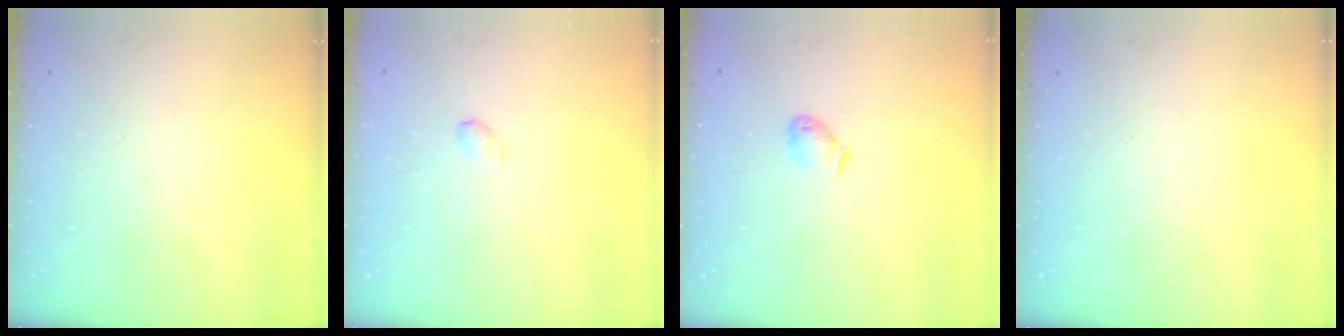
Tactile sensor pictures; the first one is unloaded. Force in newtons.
{"total": 2.9, "press": 2.9, "slide": 0.5}
{"total": 3.8, "press": 3.7, "slide": 0.8}
{"total": 0.0}